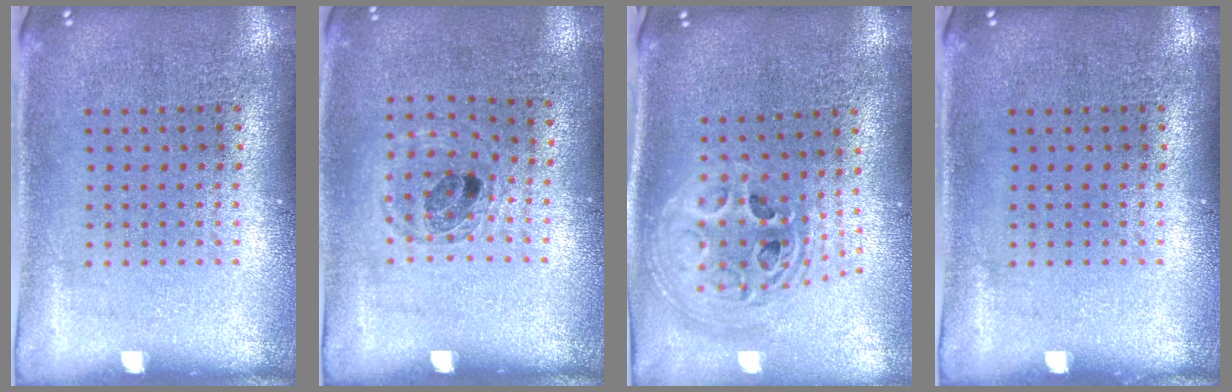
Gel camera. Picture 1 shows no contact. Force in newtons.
{"total": 0.9, "press": 0.9, "slide": 0.1}
{"total": 2.4, "press": 1.8, "slide": 1.6}
{"total": 0.0}